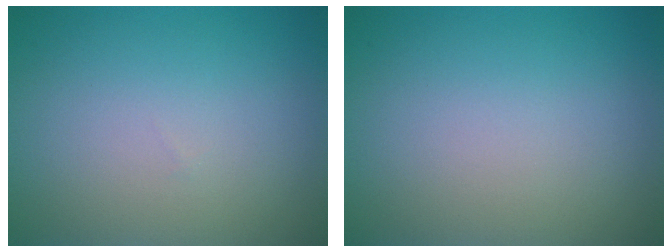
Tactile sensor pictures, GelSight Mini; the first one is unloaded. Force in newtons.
{"total": 0.0}